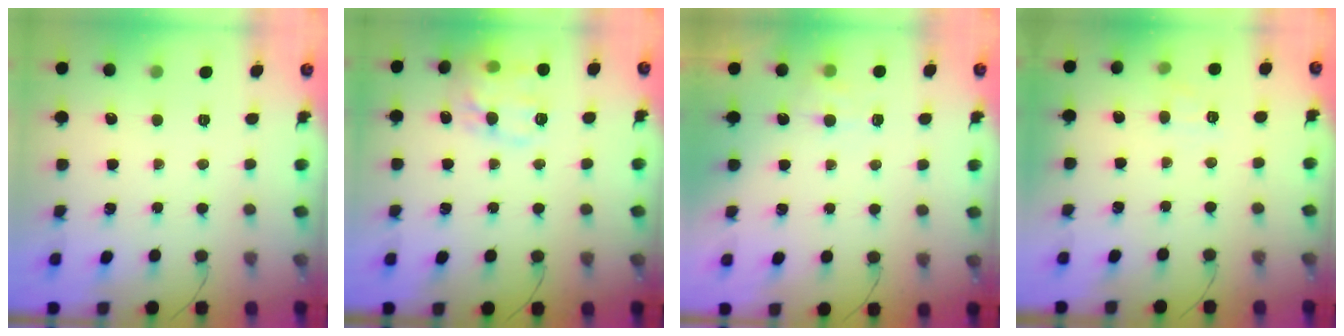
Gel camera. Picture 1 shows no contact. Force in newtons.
{"total": 15.4, "press": 15.3, "slide": 1.6}
{"total": 6.3, "press": 6.1, "slide": 1.6}
{"total": 6.3, "press": 6.1, "slide": 1.5}